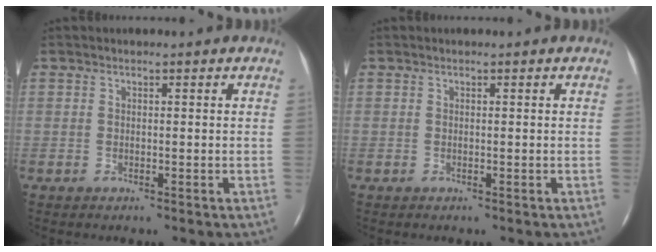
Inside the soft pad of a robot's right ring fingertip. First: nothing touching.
{"total": 0.0}